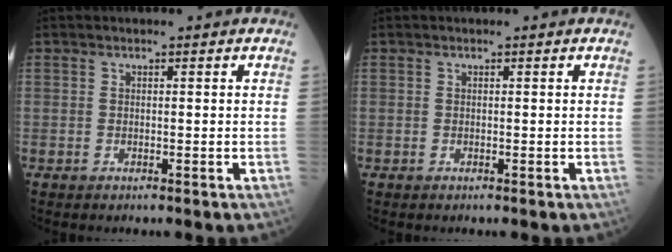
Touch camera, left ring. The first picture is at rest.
{"total": 0.0}